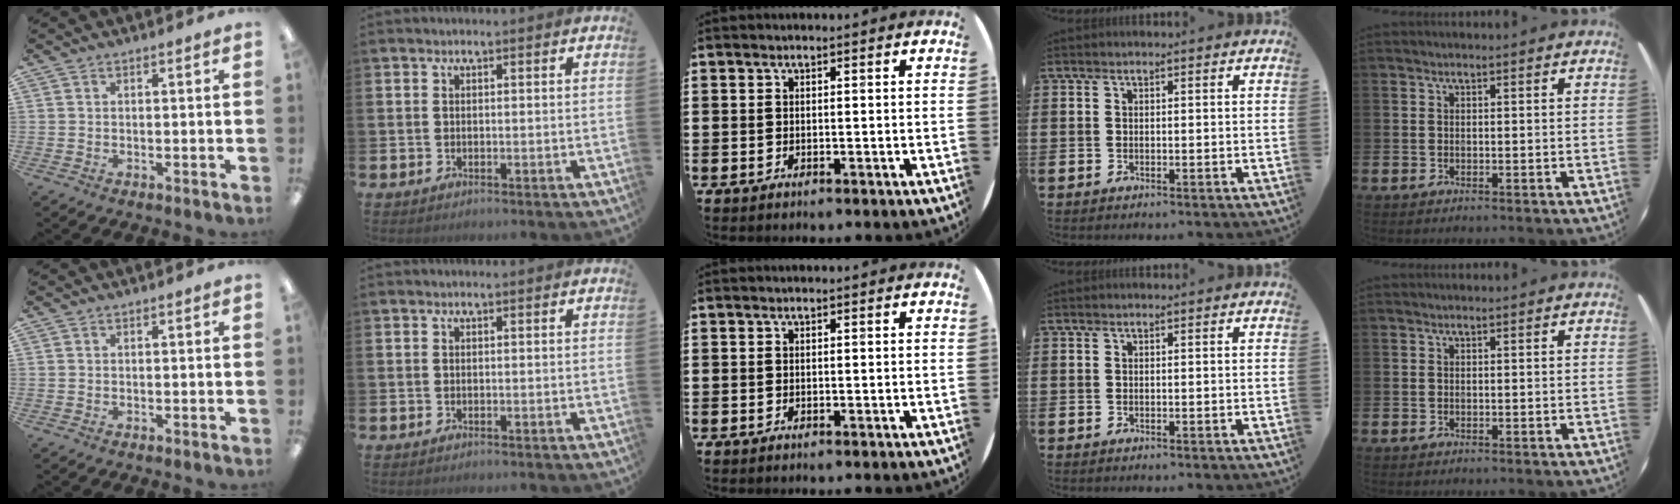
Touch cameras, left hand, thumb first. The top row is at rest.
{}